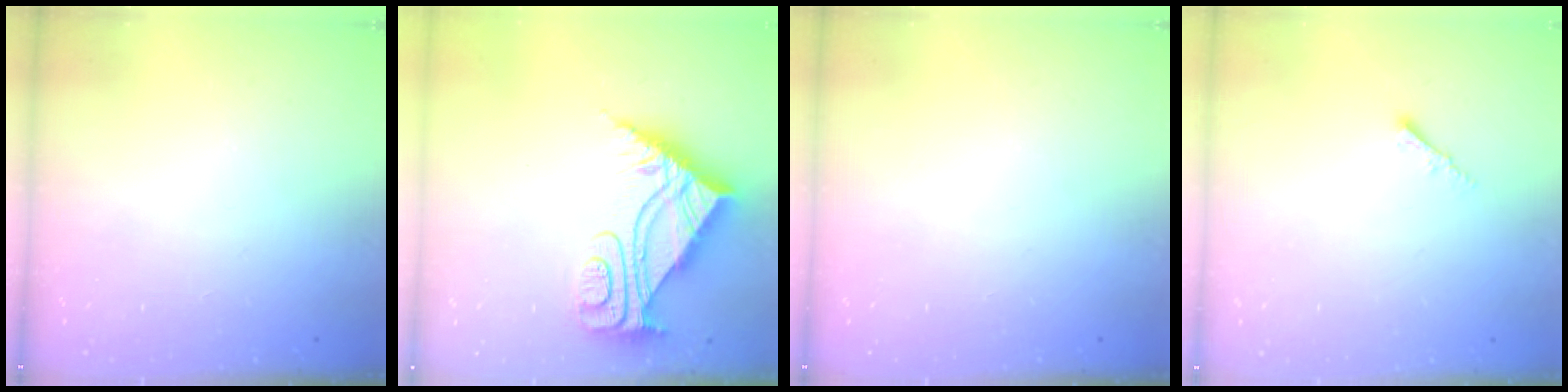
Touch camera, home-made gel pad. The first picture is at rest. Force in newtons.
{"total": 10.9, "press": 10.8, "slide": 1.0}
{"total": 0.0}
{"total": 1.9, "press": 1.9, "slide": 0.4}